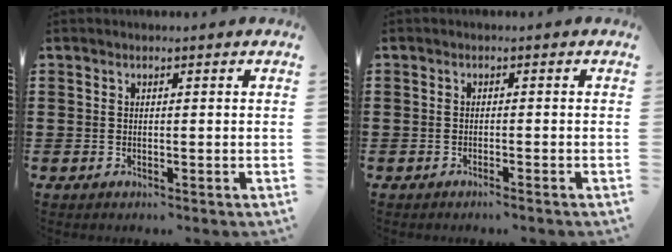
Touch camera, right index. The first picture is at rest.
{"total": 0.8, "force": [-0.6, -0.1, 0.4], "torque": [-0.008, -0.001, -0.013]}